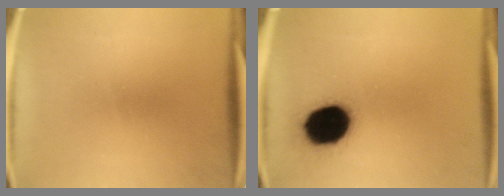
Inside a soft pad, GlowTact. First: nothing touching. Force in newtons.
{"total": 16.8}